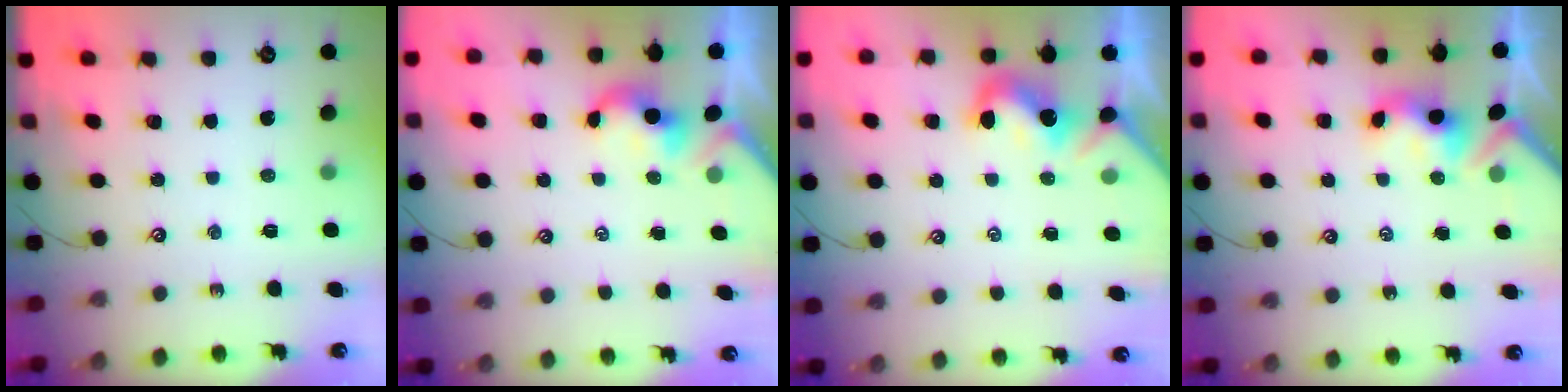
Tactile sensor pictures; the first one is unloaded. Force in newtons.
{"total": 0.6, "press": 0.6, "slide": 0.3}
{"total": 0.0}
{"total": 3.2, "press": 3.2, "slide": 0.4}